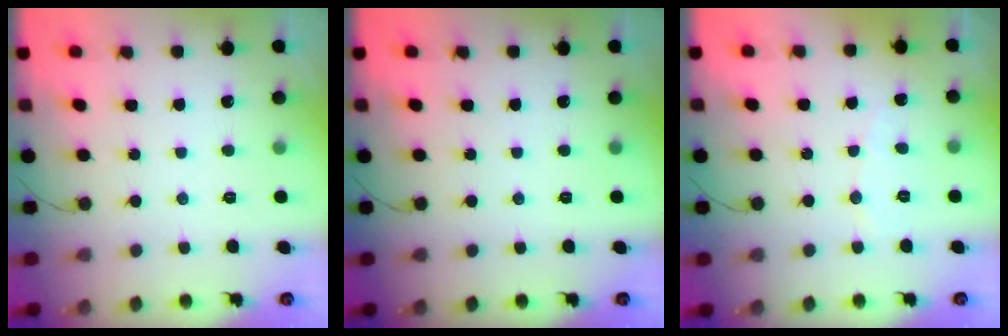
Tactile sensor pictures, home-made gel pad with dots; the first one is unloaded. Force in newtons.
{"total": 0.0}
{"total": 3.0, "press": 2.9, "slide": 0.3}